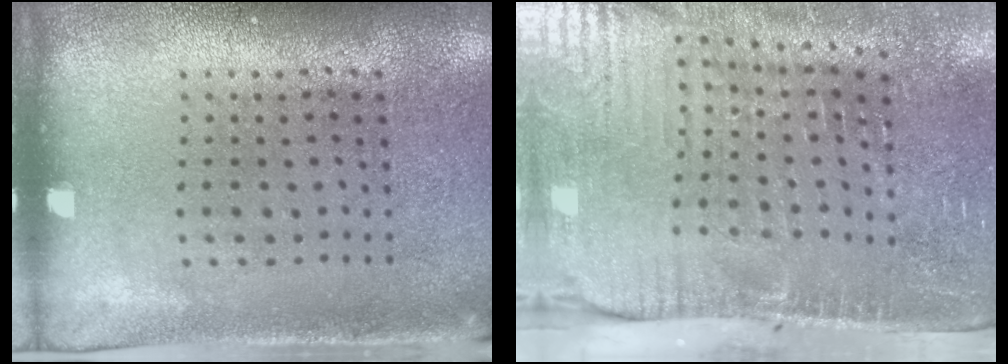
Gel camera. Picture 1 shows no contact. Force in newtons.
{"total": 4.8, "press": 4.1, "slide": 2.4}